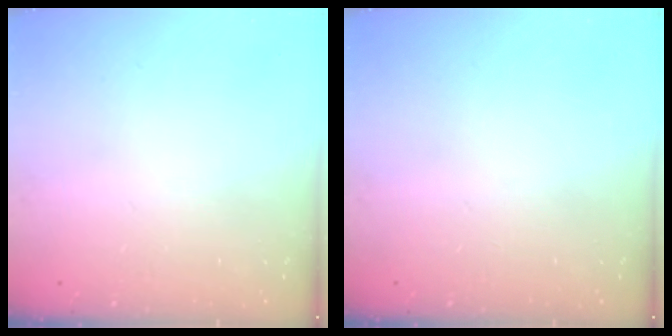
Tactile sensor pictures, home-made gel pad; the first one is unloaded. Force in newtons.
{"total": 0.0}